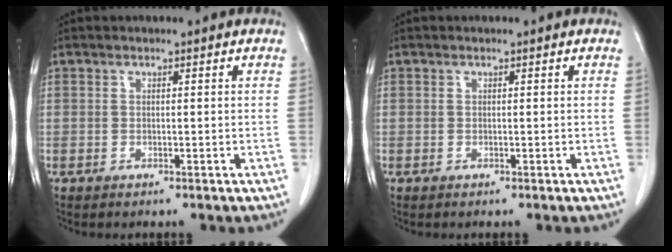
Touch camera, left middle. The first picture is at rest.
{"total": 0.0}